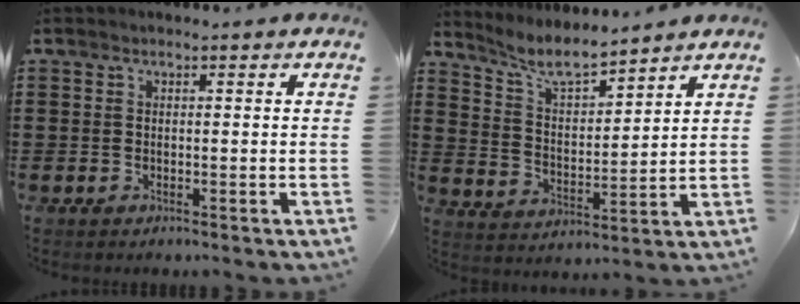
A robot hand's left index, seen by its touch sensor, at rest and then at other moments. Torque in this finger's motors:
{"motor_torque": [1.10, 1.04, 0.09, 0.02]}